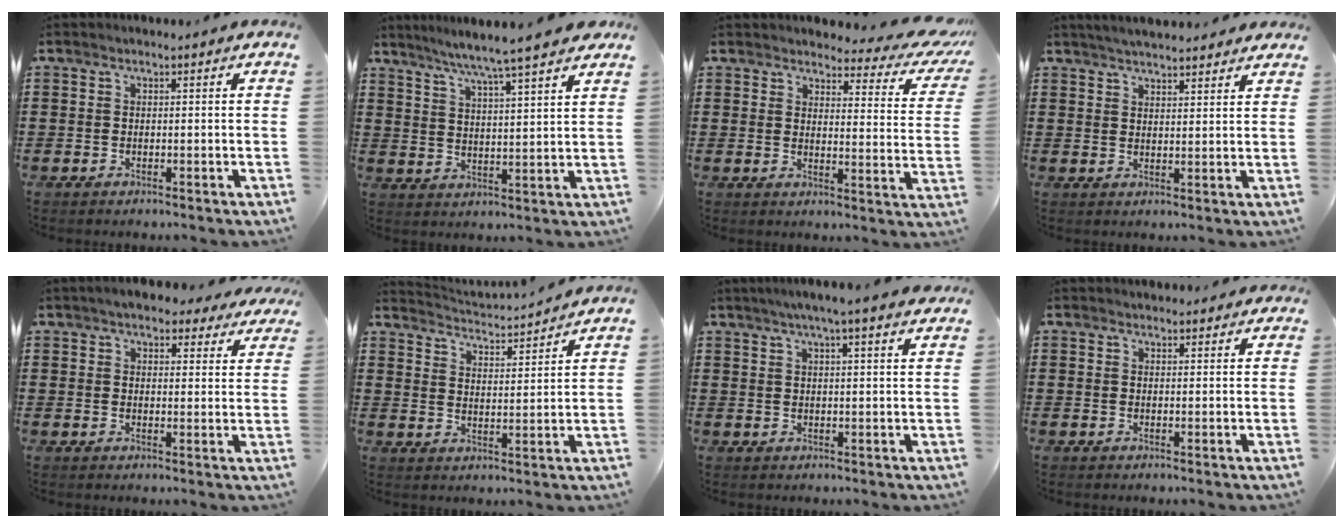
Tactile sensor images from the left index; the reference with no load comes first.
{"total": 6.2, "force": [5.3, -1.0, 3.0], "torque": [-0.079, -0.033, 0.087]}
{"total": 4.4, "force": [3.9, 0.9, 2.0], "torque": [-0.044, -0.028, 0.061]}
{"total": 3.4, "force": [3.4, 0.0, 0.8], "torque": [-0.024, -0.007, 0.061]}
{"total": 4.7, "force": [4.2, 1.2, 1.8], "torque": [-0.049, -0.003, 0.077]}
{"total": 2.7, "force": [2.6, -0.6, 0.1], "torque": [-0.019, -0.028, 0.038]}
{"total": 4.1, "force": [3.2, -0.4, 2.5], "torque": [-0.059, -0.004, 0.056]}
{"total": 1.5, "force": [1.5, 0.4, 0.1], "torque": [0.003, -0.001, 0.027]}